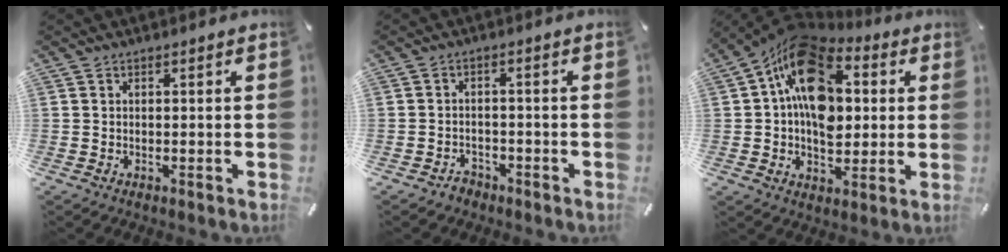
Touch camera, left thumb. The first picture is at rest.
{"total": 2.6, "force": [-1.8, 1.8, 0.5], "torque": [-0.008, 0.011, -0.039]}
{"total": 19.0, "force": [3.1, 13.1, 13.4], "torque": [-0.235, -0.007, 0.054]}